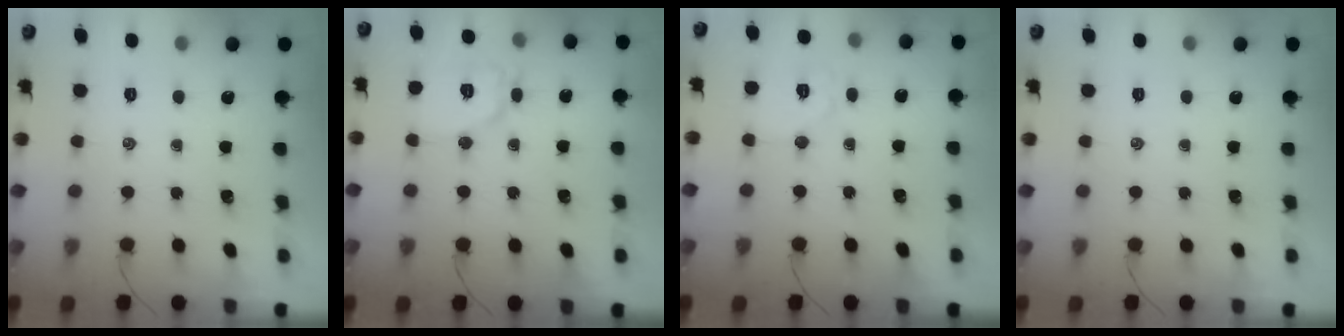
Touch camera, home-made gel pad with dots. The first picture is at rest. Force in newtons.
{"total": 10.3, "press": 10.3, "slide": 0.3}
{"total": 7.8, "press": 7.8, "slide": 0.6}
{"total": 0.0}